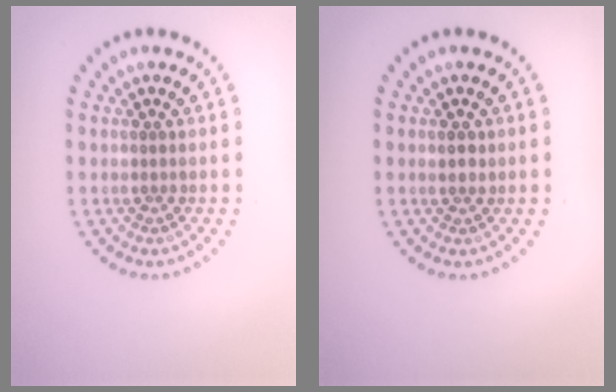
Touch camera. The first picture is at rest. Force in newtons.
{"total": 1.0, "press": 0.9, "slide": 0.3}